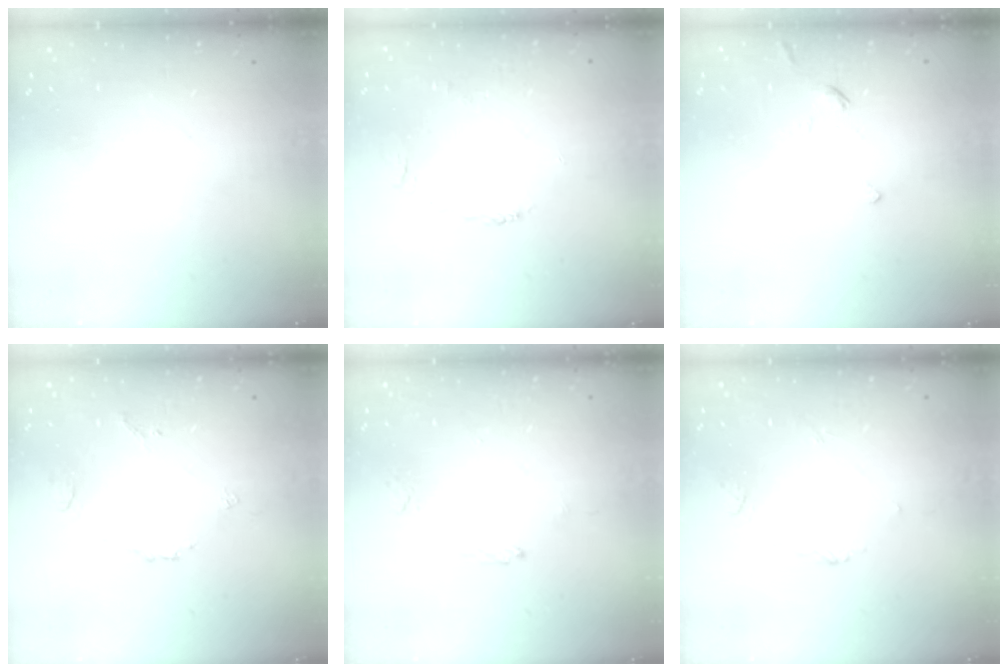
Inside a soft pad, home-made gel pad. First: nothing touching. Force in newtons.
{"total": 2.3, "press": 2.2, "slide": 0.7}
{"total": 2.4, "press": 2.3, "slide": 0.6}
{"total": 3.6, "press": 3.5, "slide": 0.7}
{"total": 1.9, "press": 1.9, "slide": 0.5}
{"total": 3.3, "press": 3.2, "slide": 0.4}